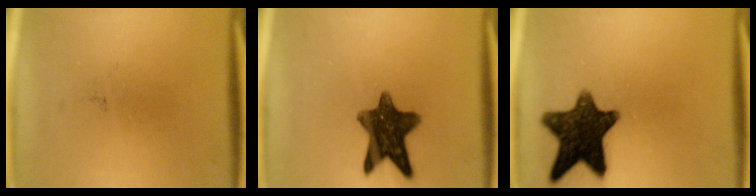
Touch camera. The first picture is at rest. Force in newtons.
{"total": 11.4}
{"total": 13.4}